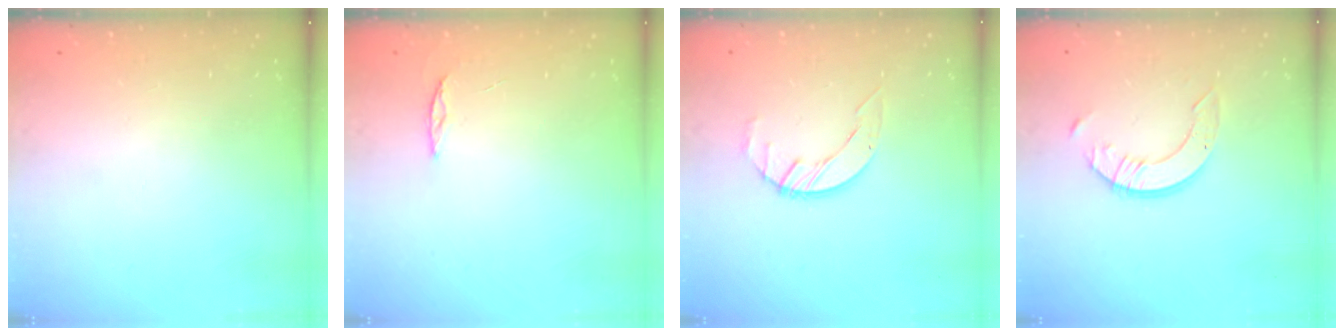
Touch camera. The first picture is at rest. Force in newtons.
{"total": 2.4, "press": 2.4, "slide": 0.2}
{"total": 2.7, "press": 2.7, "slide": 0.3}
{"total": 6.1, "press": 6.1, "slide": 0.6}